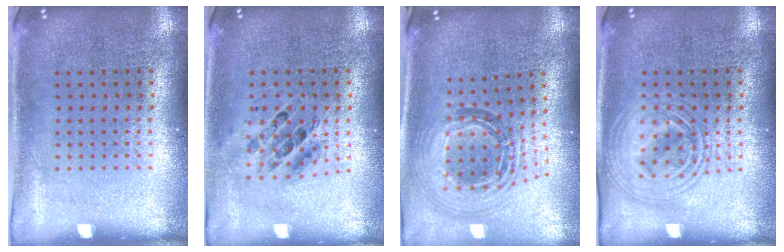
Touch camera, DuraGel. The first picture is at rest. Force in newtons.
{"total": 0.8, "press": 0.7, "slide": 0.2}
{"total": 1.3, "press": 1.2, "slide": 0.6}
{"total": 2.8, "press": 2.8, "slide": 0.4}